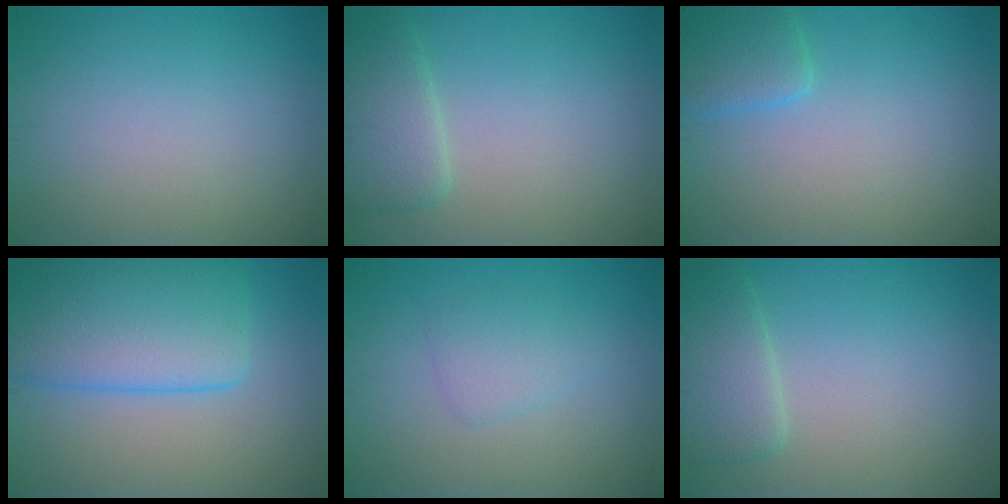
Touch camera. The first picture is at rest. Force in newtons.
{"total": 3.3, "press": 3.3, "slide": 0.5}
{"total": 2.6, "press": 2.6, "slide": 0.2}
{"total": 7.9, "press": 7.9, "slide": 0.5}
{"total": 1.9, "press": 1.9, "slide": 0.0}
{"total": 3.3, "press": 3.3, "slide": 0.5}